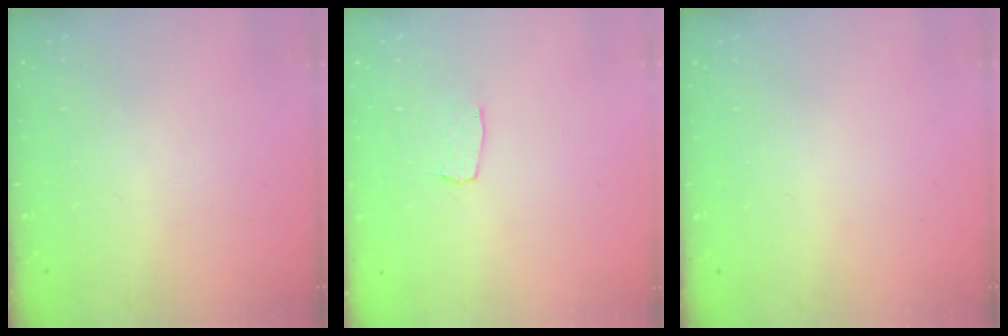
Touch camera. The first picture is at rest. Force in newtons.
{"total": 3.0, "press": 3.0, "slide": 0.2}
{"total": 0.0}